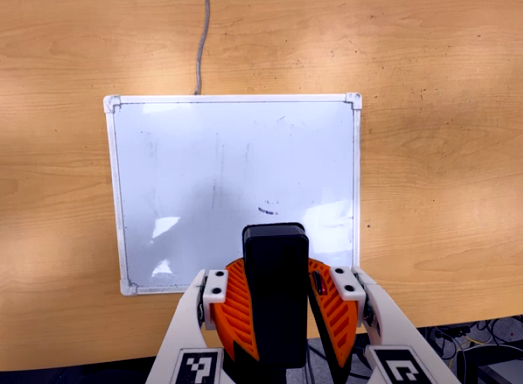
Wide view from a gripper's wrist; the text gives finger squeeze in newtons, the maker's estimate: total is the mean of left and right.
{"total": 10.6, "left": 10.8, "right": 10.3}